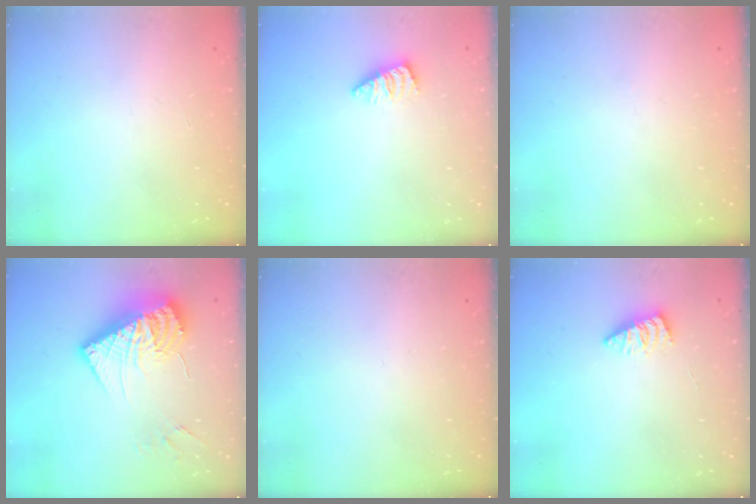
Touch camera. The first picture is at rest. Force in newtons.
{"total": 1.2, "press": 1.1, "slide": 0.4}
{"total": 0.0}
{"total": 20.1, "press": 20.0, "slide": 1.7}
{"total": 0.0}
{"total": 2.6, "press": 2.6, "slide": 0.2}